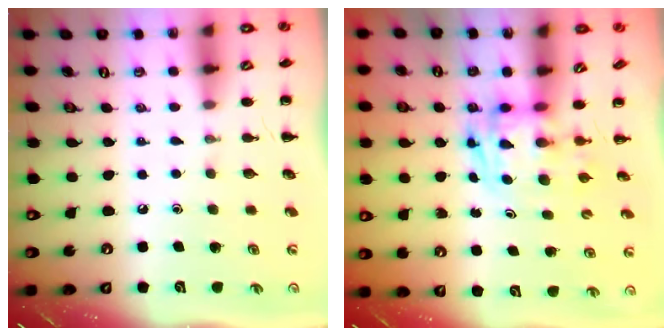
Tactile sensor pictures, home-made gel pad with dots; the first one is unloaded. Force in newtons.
{"total": 2.8, "press": 2.8, "slide": 0.5}